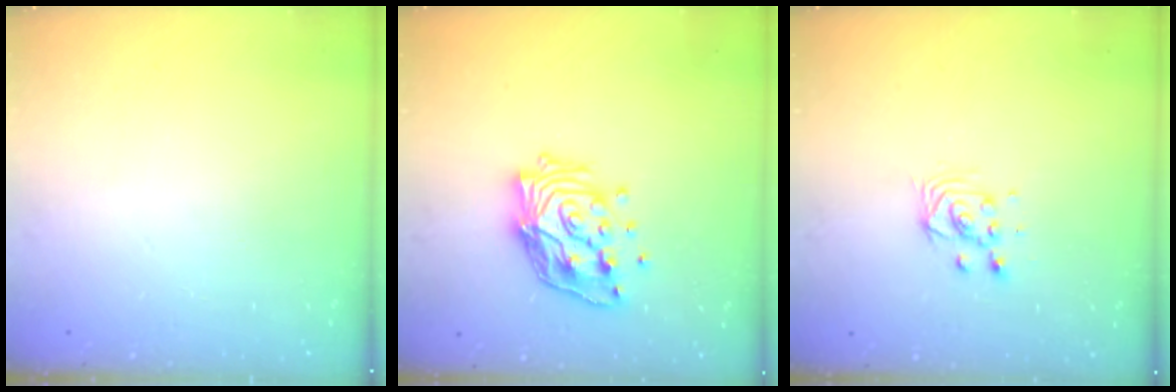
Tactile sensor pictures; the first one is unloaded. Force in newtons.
{"total": 14.9, "press": 14.8, "slide": 1.1}
{"total": 3.6, "press": 3.6, "slide": 0.1}